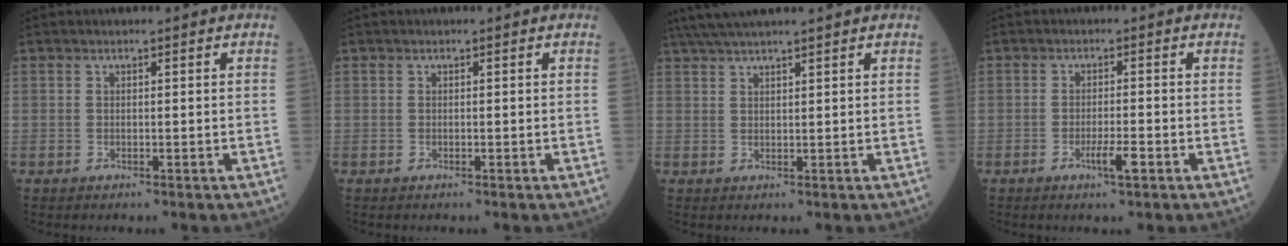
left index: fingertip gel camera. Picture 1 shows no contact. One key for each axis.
{"total": 0.0}
{"total": 8.1, "fx": 6.9, "fy": -0.5, "fz": 4.1, "tx": -0.069, "ty": 0.037, "tz": 0.110}
{"total": 3.0, "fx": -1.5, "fy": 0.1, "fz": 2.6, "tx": -0.048, "ty": -0.003, "tz": -0.024}